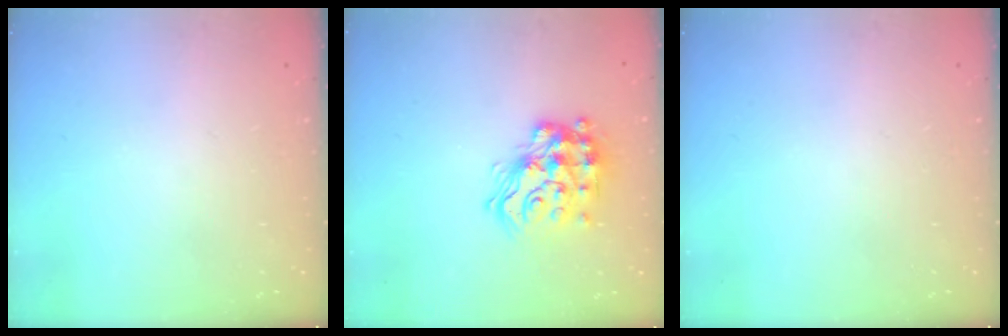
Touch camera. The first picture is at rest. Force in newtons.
{"total": 17.5, "press": 17.5, "slide": 1.2}
{"total": 0.0}